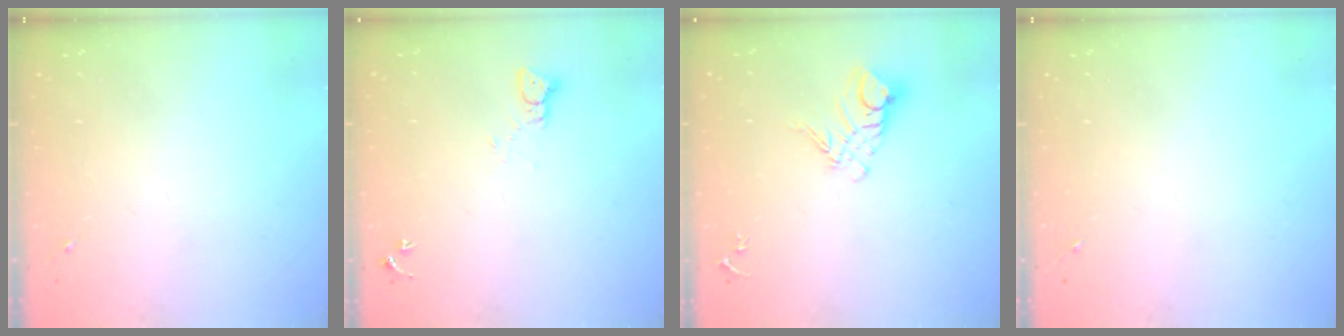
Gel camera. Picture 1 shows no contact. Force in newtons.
{"total": 2.4, "press": 2.4, "slide": 0.2}
{"total": 10.6, "press": 10.5, "slide": 0.7}
{"total": 0.0}